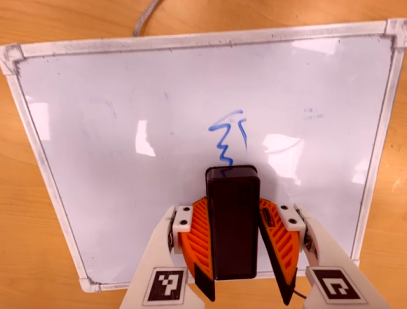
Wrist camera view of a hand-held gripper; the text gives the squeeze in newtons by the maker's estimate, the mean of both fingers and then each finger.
{"total": 6.3, "left": 6.6, "right": 5.9}